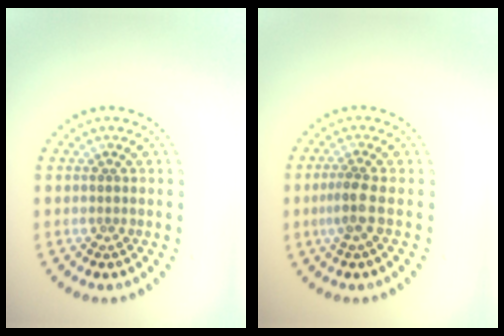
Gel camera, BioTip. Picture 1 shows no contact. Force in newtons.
{"total": 2.0, "press": 1.6, "slide": 1.2}